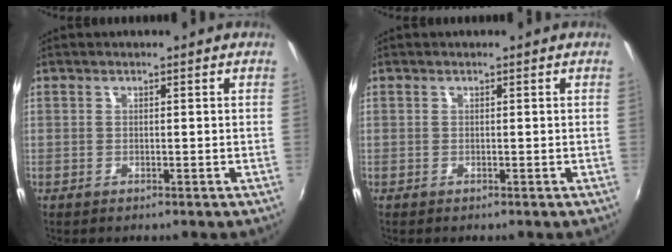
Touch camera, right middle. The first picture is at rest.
{"total": 0.0}